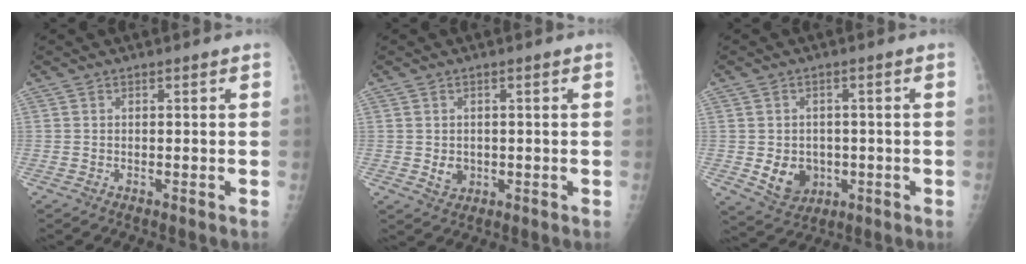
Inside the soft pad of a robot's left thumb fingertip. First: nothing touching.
{"total": 2.9, "force": [-0.2, 2.4, 1.5], "torque": [-0.013, -0.001, 0.006]}
{"total": 7.1, "force": [-1.3, 5.9, 3.8], "torque": [-0.036, 0.002, -0.006]}